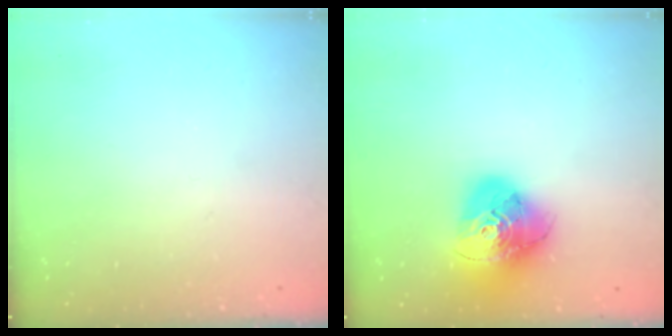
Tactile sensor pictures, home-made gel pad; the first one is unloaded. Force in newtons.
{"total": 18.4, "press": 18.3, "slide": 2.1}